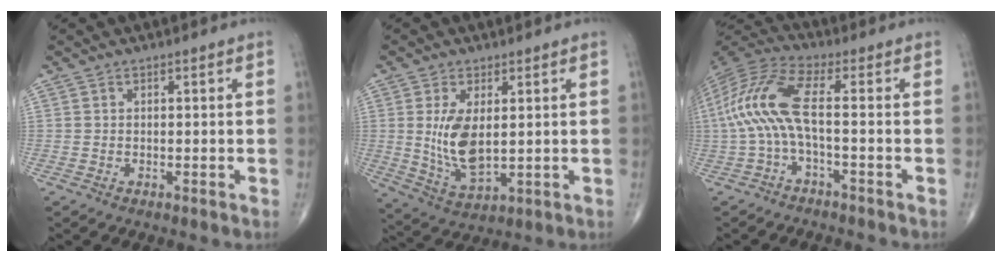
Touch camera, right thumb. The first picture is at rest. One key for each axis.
{"total": 9.3, "fx": 1.2, "fy": 4.4, "fz": 8.0, "tx": -0.153, "ty": -0.019, "tz": 0.037}
{"total": 12.2, "fx": -1.1, "fy": 3.4, "fz": 11.7, "tx": -0.273, "ty": 0.043, "tz": -0.029}